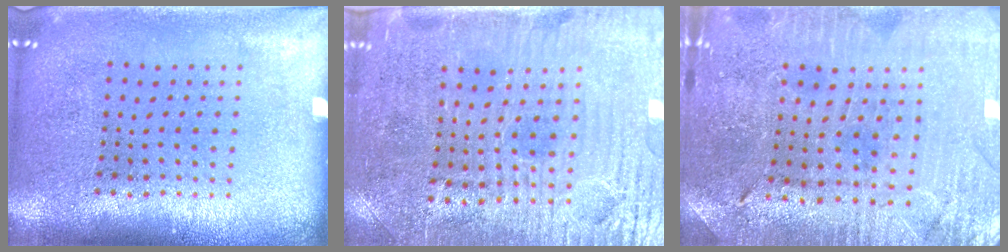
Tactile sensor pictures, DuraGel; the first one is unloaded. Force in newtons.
{"total": 3.9, "press": 3.5, "slide": 1.5}
{"total": 1.2, "press": 1.2, "slide": 0.2}